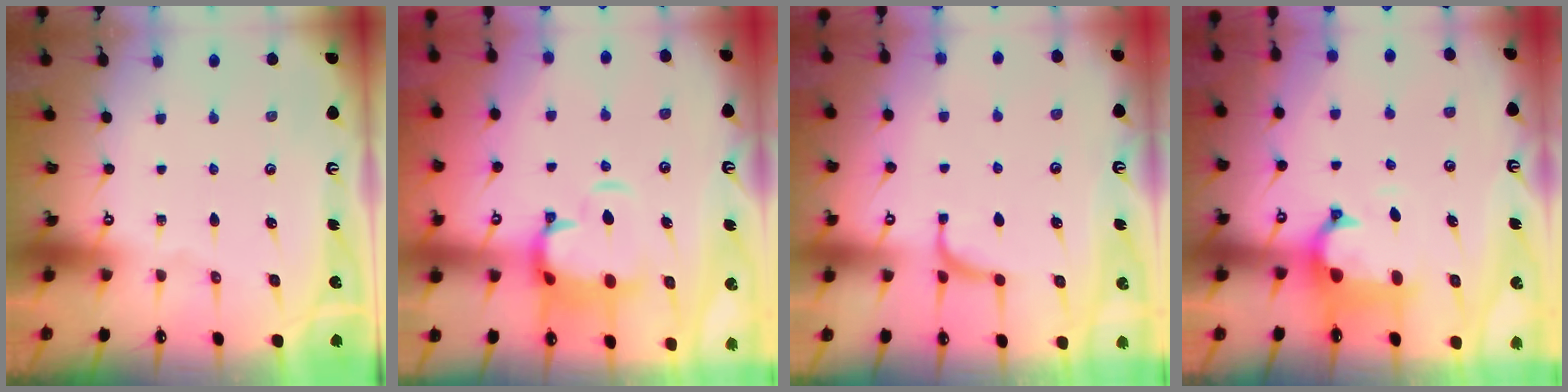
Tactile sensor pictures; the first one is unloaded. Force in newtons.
{"total": 4.5, "press": 4.2, "slide": 1.8}
{"total": 3.9, "press": 3.9, "slide": 0.3}
{"total": 1.9, "press": 1.5, "slide": 1.1}